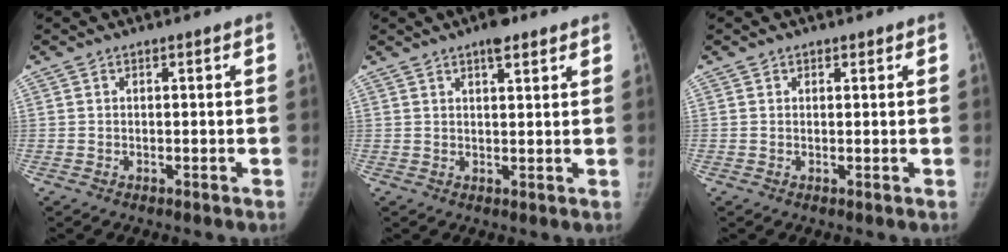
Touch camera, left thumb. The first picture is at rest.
{"total": 4.4, "force": [3.0, 1.5, 2.9], "torque": [-0.034, -0.013, 0.041]}
{"total": 1.0, "force": [0.8, 0.7, 0.1], "torque": [0.014, -0.005, 0.006]}